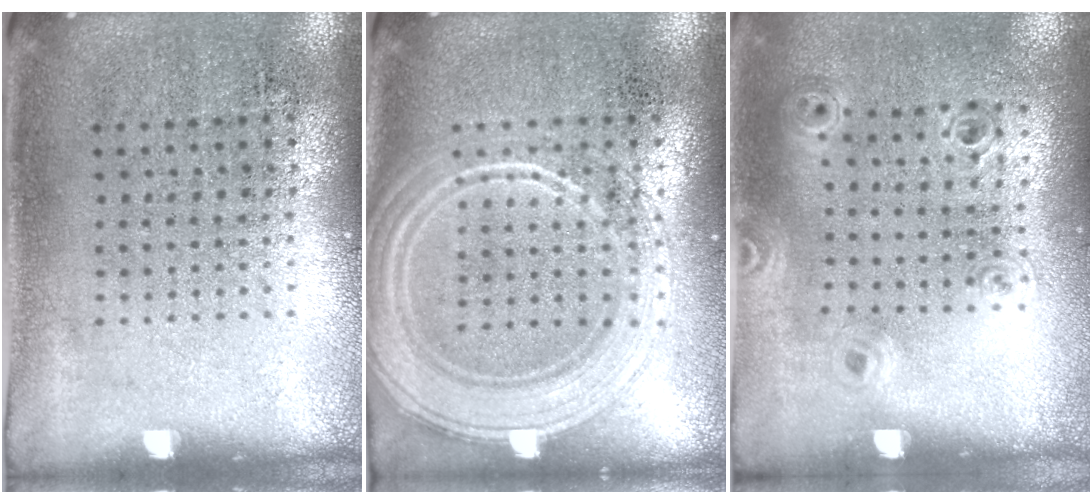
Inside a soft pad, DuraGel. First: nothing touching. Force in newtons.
{"total": 2.3, "press": 2.3, "slide": 0.4}
{"total": 0.9, "press": 0.9, "slide": 0.1}